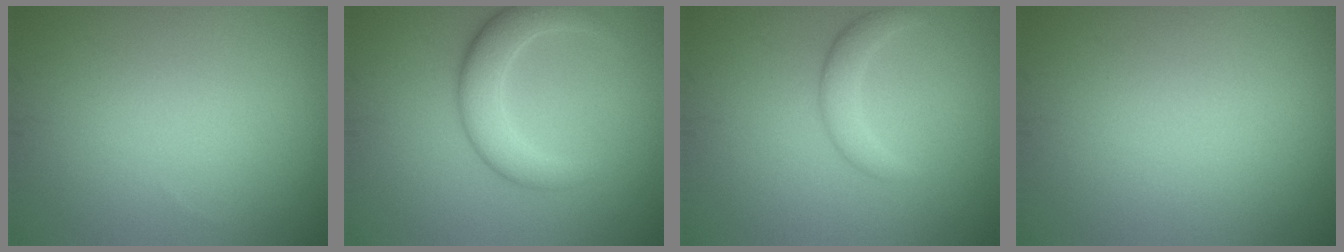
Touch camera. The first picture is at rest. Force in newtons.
{"total": 4.2, "press": 4.2, "slide": 0.1}
{"total": 2.1, "press": 2.1, "slide": 0.1}
{"total": 0.0}